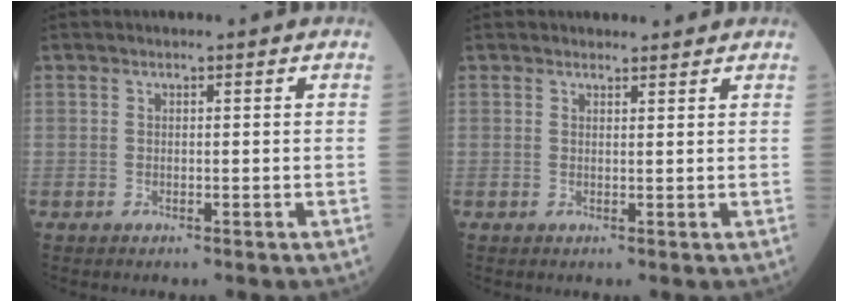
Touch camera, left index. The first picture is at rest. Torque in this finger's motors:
{"motor_torque": [0.45, -0.74, -0.10, 0.00]}